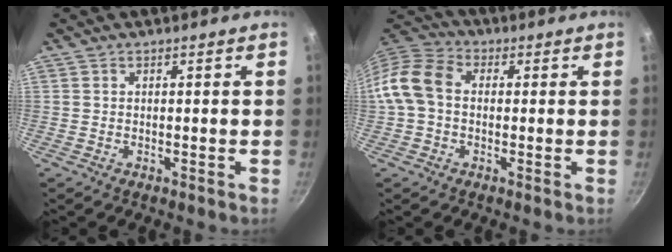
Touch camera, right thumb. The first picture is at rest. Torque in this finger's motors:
{"motor_torque": [-0.28, 0.52, 0.23, -0.23, 0.13]}